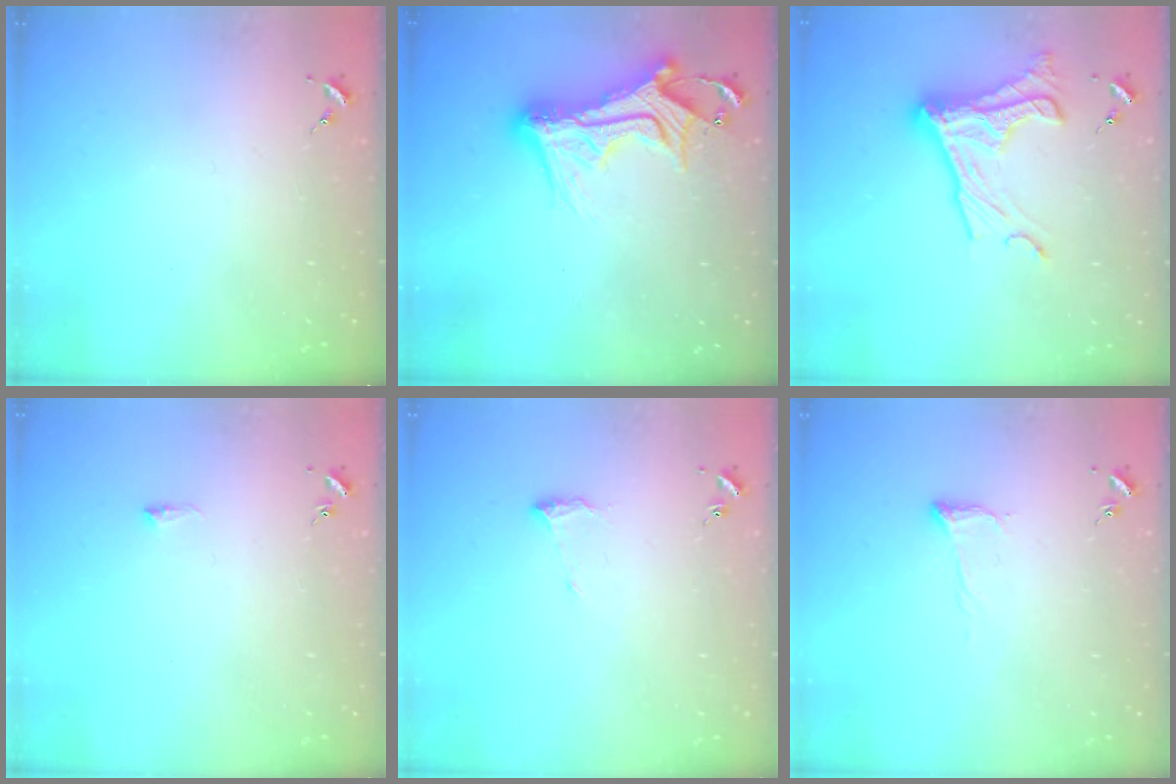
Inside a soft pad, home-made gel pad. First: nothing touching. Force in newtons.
{"total": 16.3, "press": 16.2, "slide": 1.3}
{"total": 16.7, "press": 16.6, "slide": 1.1}
{"total": 5.6, "press": 5.6, "slide": 0.9}
{"total": 7.0, "press": 7.0, "slide": 0.8}
{"total": 5.6, "press": 5.5, "slide": 0.8}